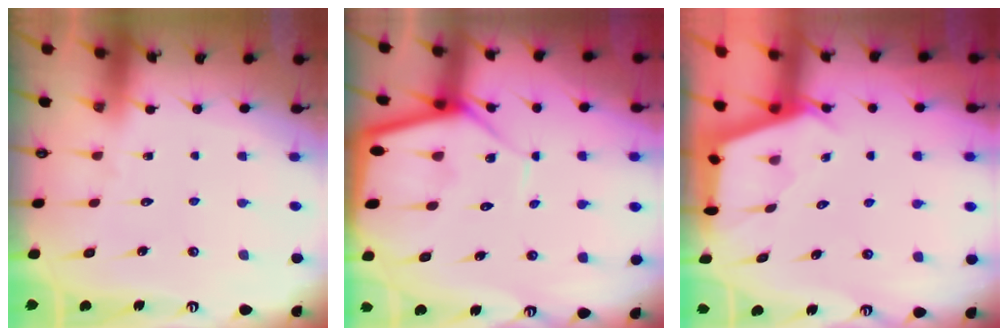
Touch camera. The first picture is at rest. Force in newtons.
{"total": 10.7, "press": 10.7, "slide": 1.0}
{"total": 2.7, "press": 2.7, "slide": 0.3}